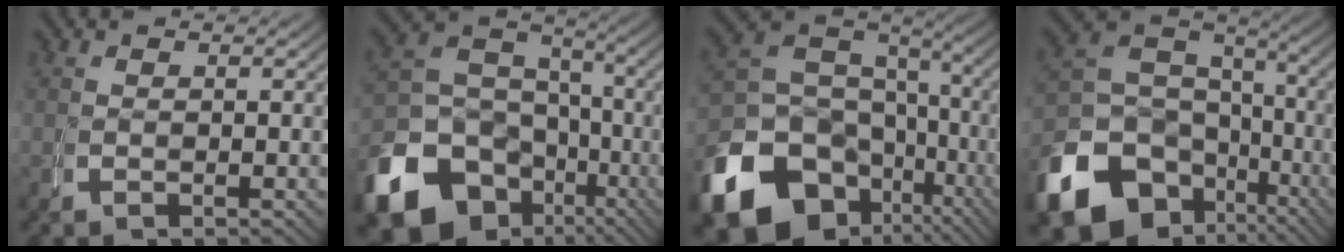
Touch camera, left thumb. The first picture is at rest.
{"total": 13.7, "force": [-4.7, 10.5, 7.5], "torque": [-0.139, -0.056, -0.052]}
{"total": 13.5, "force": [-3.7, 9.9, 8.4], "torque": [-0.156, -0.049, -0.035]}
{"total": 12.3, "force": [-3.3, 9.1, 7.5], "torque": [-0.147, -0.043, -0.032]}